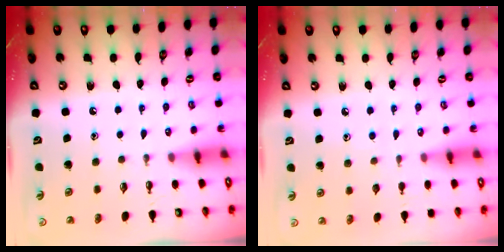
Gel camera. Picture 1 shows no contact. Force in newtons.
{"total": 3.1, "press": 3.1, "slide": 0.3}